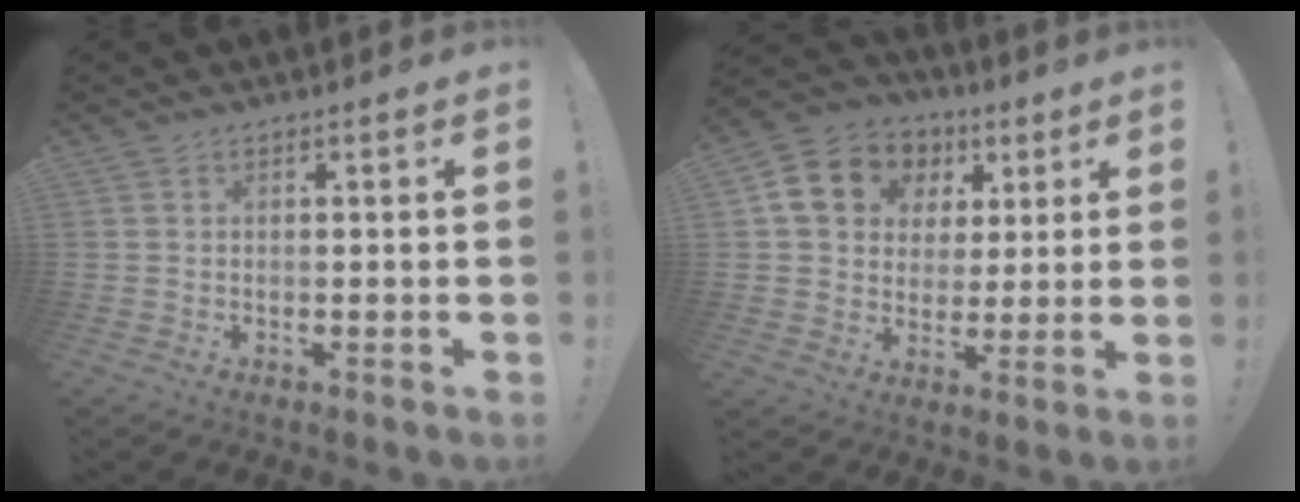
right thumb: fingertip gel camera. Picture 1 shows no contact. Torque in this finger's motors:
{"motor_torque": [1.03, 1.17, 0.42, 0.12, 0.03]}